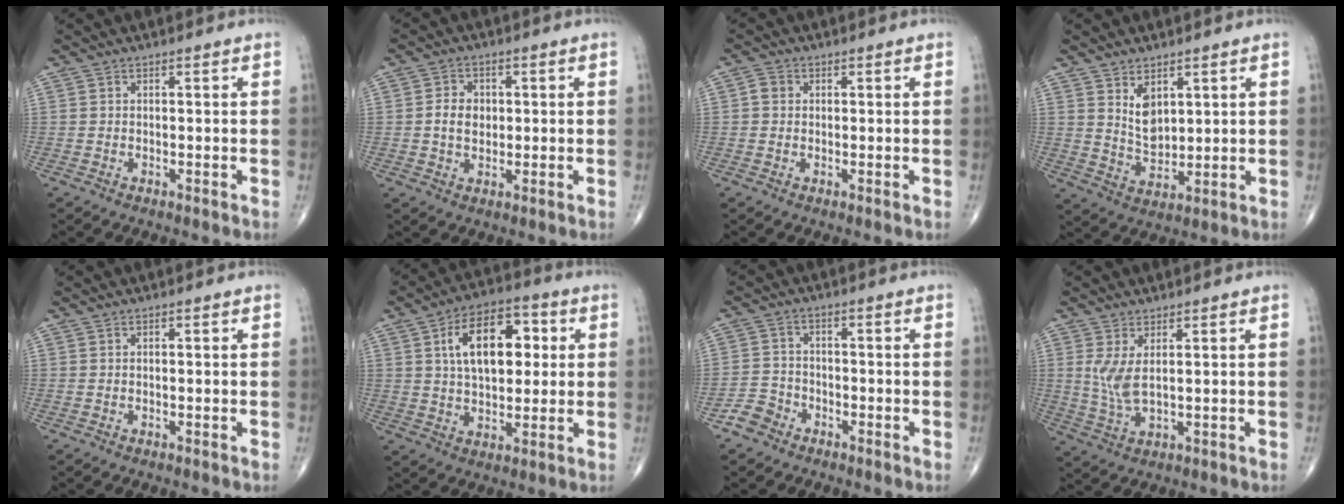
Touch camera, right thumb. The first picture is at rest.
{"total": 4.6, "force": [0.2, 3.6, 2.9], "torque": [-0.041, 0.004, 0.001]}
{"total": 1.9, "force": [0.2, 1.7, 0.9], "torque": [-0.010, 0.004, 0.001]}
{"total": 5.8, "force": [2.6, 3.4, 3.8], "torque": [-0.053, -0.027, 0.057]}
{"total": 0.0}
{"total": 14.6, "force": [3.4, 8.2, 11.5], "torque": [-0.157, 0.008, 0.051]}
{"total": 4.0, "force": [-2.8, 2.8, 0.7], "torque": [-0.002, 0.019, -0.059]}
{"total": 5.3, "force": [1.4, 2.0, 4.7], "torque": [-0.106, -0.011, 0.037]}